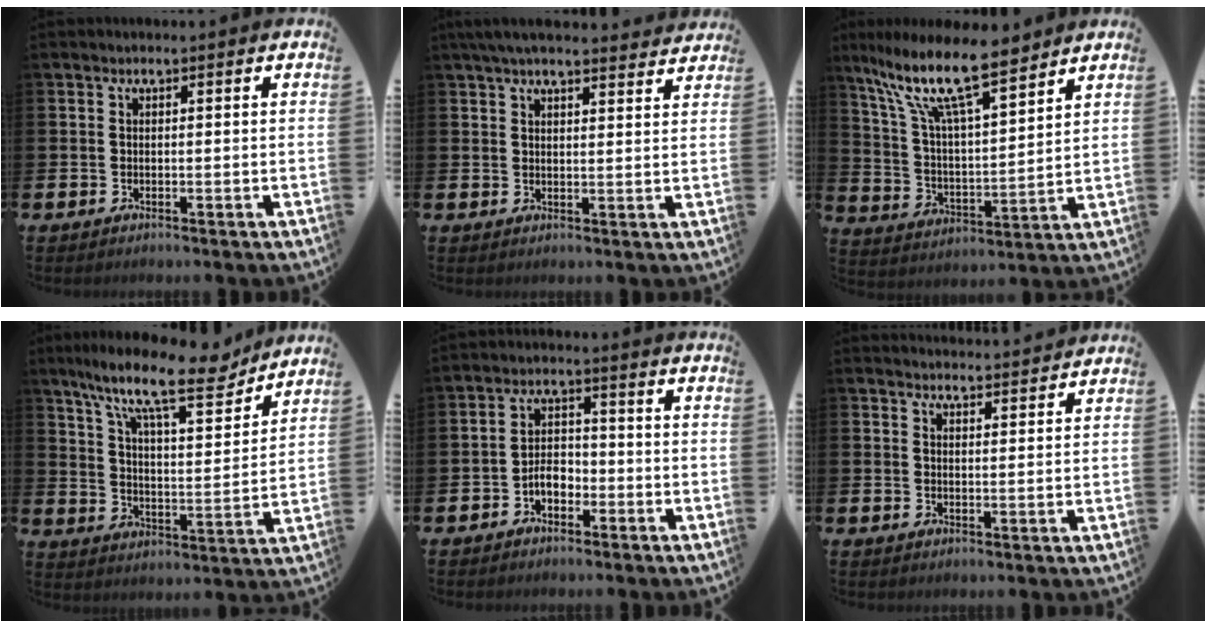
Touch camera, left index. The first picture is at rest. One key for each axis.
{"total": 4.9, "fx": 4.6, "fy": 0.6, "fz": 1.7, "tx": -0.040, "ty": -0.013, "tz": 0.084}
{"total": 12.9, "fx": 10.1, "fy": 2.9, "fz": 7.5, "tx": -0.175, "ty": -0.046, "tz": 0.174}
{"total": 13.5, "fx": 10.5, "fy": 3.2, "fz": 7.8, "tx": -0.157, "ty": -0.061, "tz": 0.173}
{"total": 3.5, "fx": -2.0, "fy": 2.2, "fz": 1.9, "tx": -0.032, "ty": 0.008, "tz": -0.043}
{"total": 3.3, "fx": 3.3, "fy": 0.1, "fz": -0.1, "tx": -0.001, "ty": -0.022, "tz": 0.060}